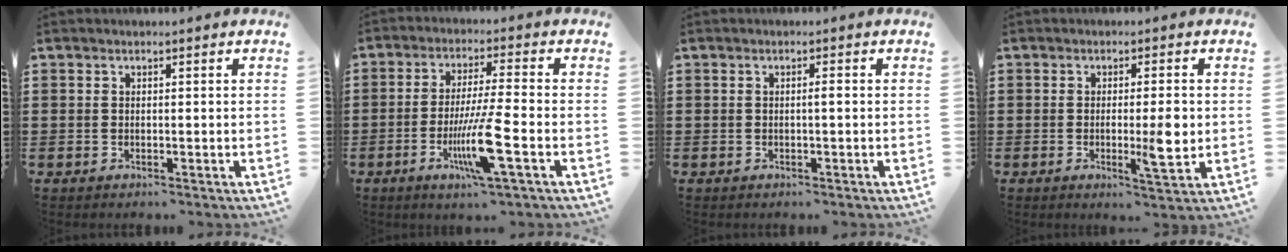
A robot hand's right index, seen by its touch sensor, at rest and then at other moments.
{"total": 9.5, "force": [-3.5, 0.4, 8.8], "torque": [-0.178, -0.019, -0.067]}
{"total": 0.8, "force": [-0.1, 0.0, 0.8], "torque": [-0.016, -0.001, -0.002]}
{"total": 5.4, "force": [-0.5, 0.9, 5.3], "torque": [-0.083, -0.004, -0.012]}